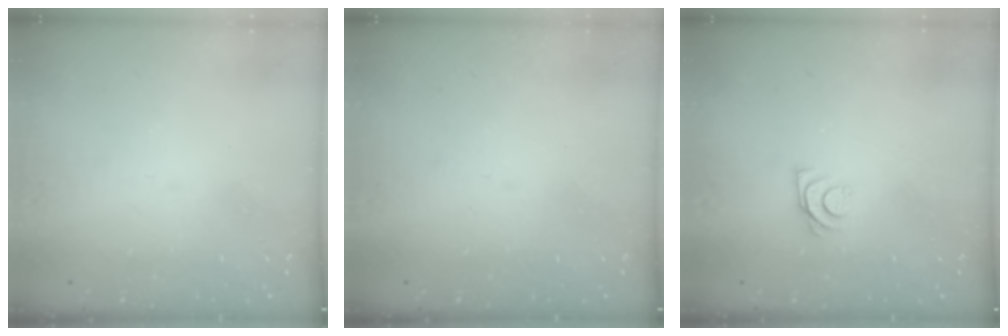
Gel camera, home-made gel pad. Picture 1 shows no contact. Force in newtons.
{"total": 0.0}
{"total": 5.7, "press": 5.7, "slide": 0.5}